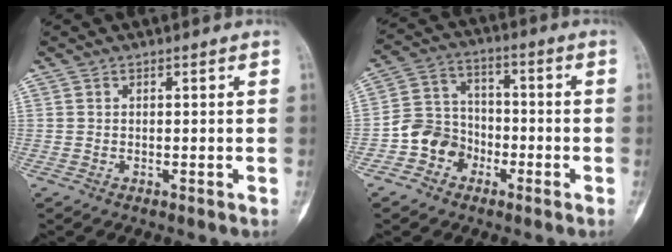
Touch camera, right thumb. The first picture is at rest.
{"total": 8.5, "force": [-3.8, 7.1, 2.6], "torque": [-0.016, 0.044, -0.077]}